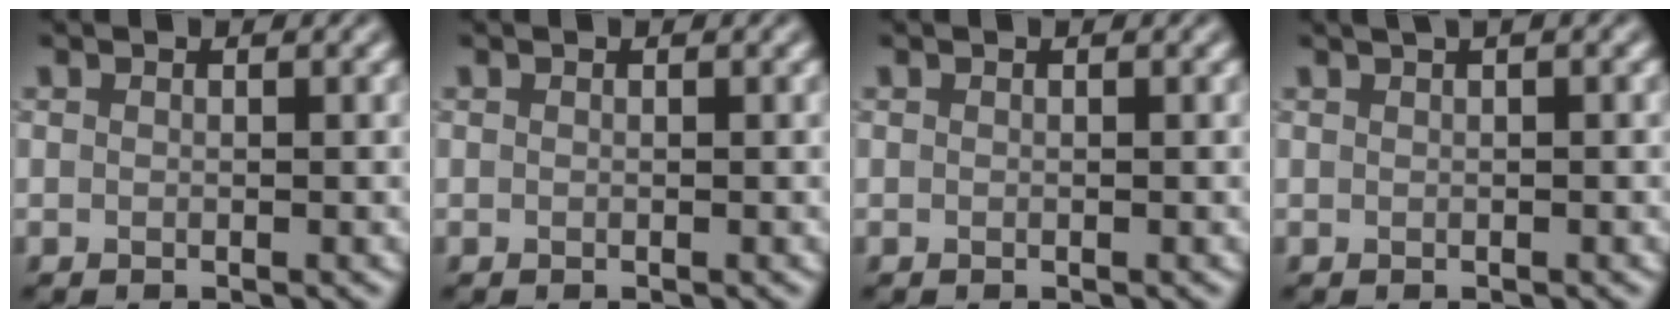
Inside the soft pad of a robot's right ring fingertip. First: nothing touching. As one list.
[{"total": 0.0}, {"total": 0.0}, {"total": 3.0, "force": [1.6, 1.2, 2.2], "torque": [-0.021, 0.009, 0.013]}]